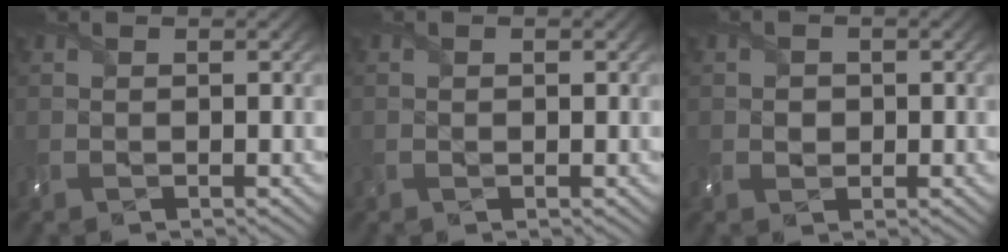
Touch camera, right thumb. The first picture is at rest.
{"total": 0.0}
{"total": 1.4, "force": [-0.1, 1.3, 0.5], "torque": [-0.012, -0.004, -0.004]}